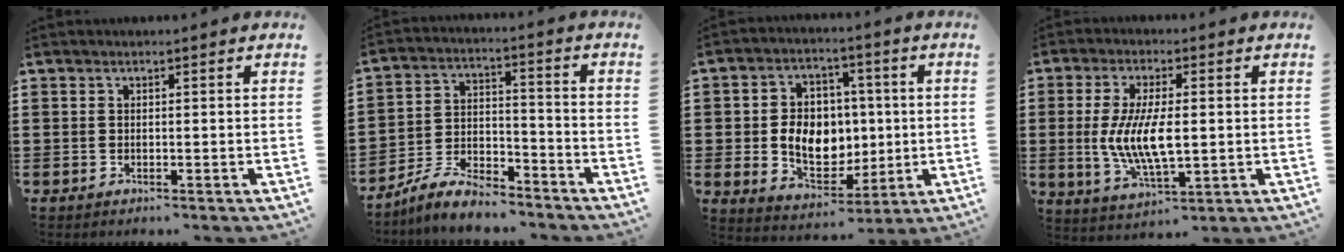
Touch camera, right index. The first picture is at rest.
{"total": 7.1, "force": [-6.6, 1.5, 2.4], "torque": [-0.054, 0.010, -0.126]}
{"total": 8.8, "force": [0.0, 7.2, 5.1], "torque": [-0.099, 0.012, 0.001]}
{"total": 9.1, "force": [-0.1, 3.5, 8.4], "torque": [-0.186, -0.007, -0.007]}